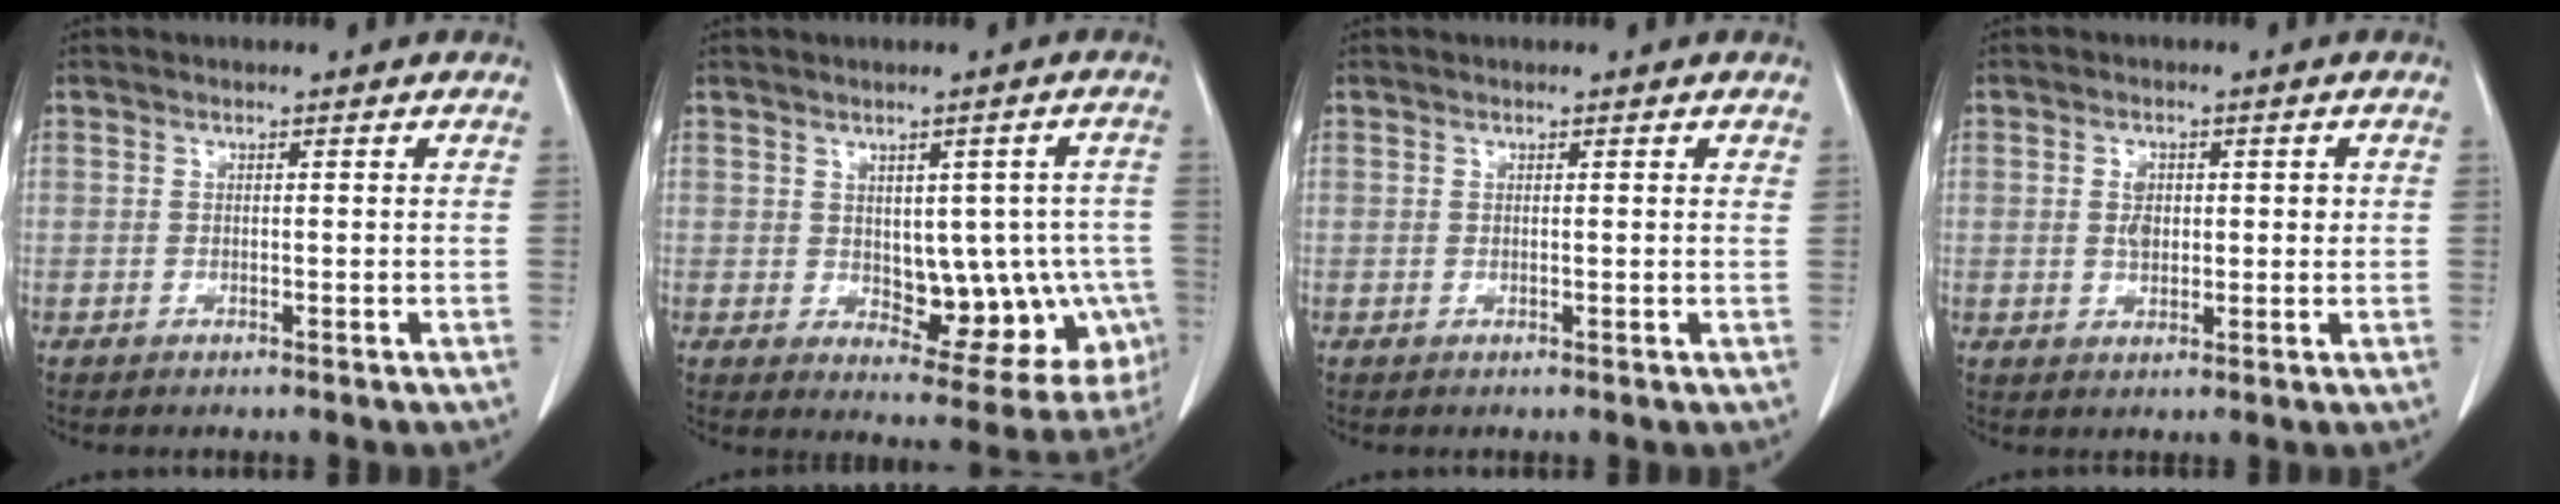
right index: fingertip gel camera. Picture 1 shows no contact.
{"total": 12.0, "force": [-1.3, 6.3, 10.1], "torque": [-0.108, 0.014, 0.005]}
{"total": 0.6, "force": [0.5, 0.2, 0.4], "torque": [-0.006, 0.000, 0.003]}
{"total": 3.4, "force": [0.5, 2.2, 2.6], "torque": [-0.044, 0.004, 0.010]}